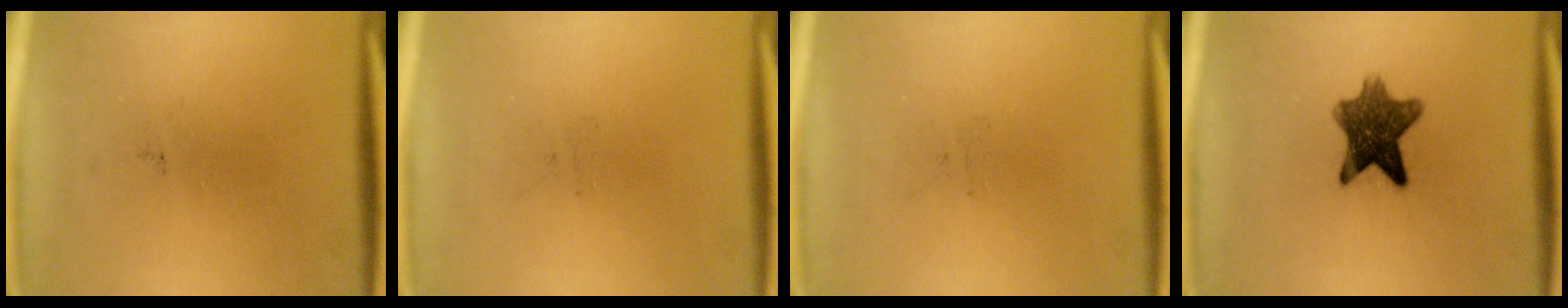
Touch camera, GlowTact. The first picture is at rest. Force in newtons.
{"total": 0.0}
{"total": 0.0}
{"total": 8.9}